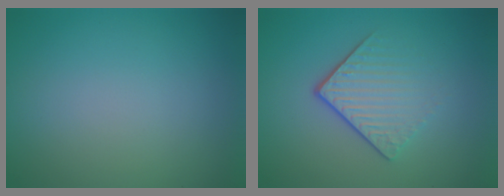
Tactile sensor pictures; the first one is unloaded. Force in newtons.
{"total": 4.2, "press": 2.5, "slide": 3.4}